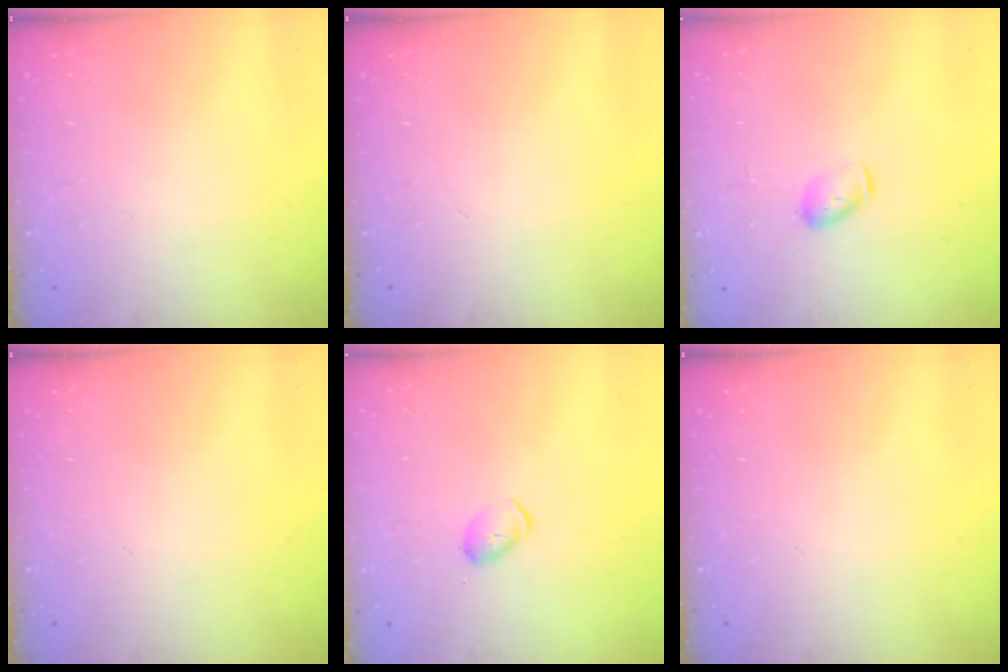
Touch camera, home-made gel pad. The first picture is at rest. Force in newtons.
{"total": 0.0}
{"total": 4.7, "press": 4.6, "slide": 0.7}
{"total": 0.0}
{"total": 3.9, "press": 3.8, "slide": 0.7}
{"total": 0.0}